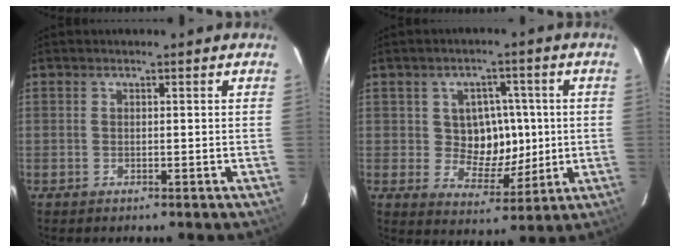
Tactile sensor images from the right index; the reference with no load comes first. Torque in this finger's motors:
{"motor_torque": [0.23, 0.20, 0.32, 0.04]}